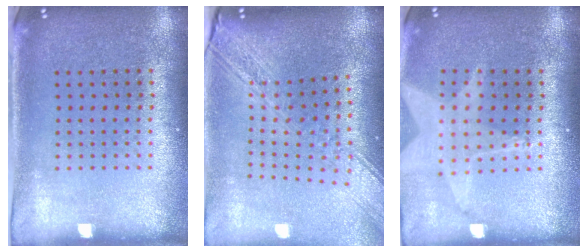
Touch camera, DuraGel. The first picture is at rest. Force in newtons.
{"total": 2.9, "press": 2.2, "slide": 1.9}
{"total": 1.4, "press": 1.4, "slide": 0.3}